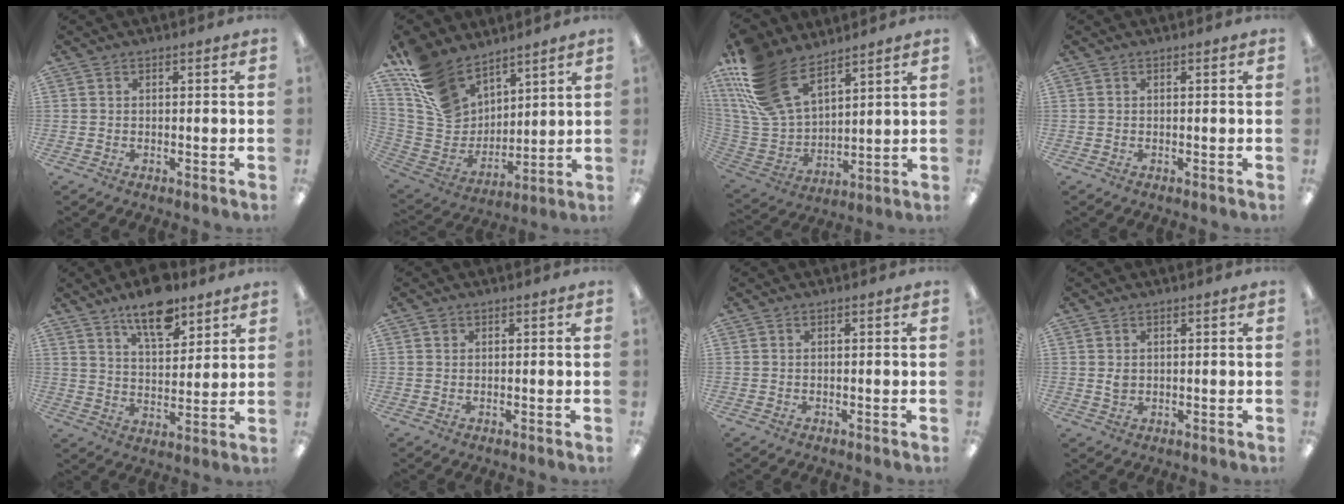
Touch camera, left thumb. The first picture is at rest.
{"total": 16.7, "force": [11.7, 10.3, 6.1], "torque": [-0.141, -0.064, 0.232]}
{"total": 20.2, "force": [13.4, 10.6, 10.7], "torque": [-0.261, -0.065, 0.251]}
{"total": 0.0}
{"total": 12.1, "force": [8.9, 5.1, 6.4], "torque": [-0.090, -0.048, 0.154]}
{"total": 0.8, "force": [0.5, 0.6, 0.1], "torque": [-0.002, 0.002, 0.009]}
{"total": 0.0}
{"total": 1.8, "force": [0.6, 1.4, 1.0], "torque": [-0.013, 0.000, 0.008]}